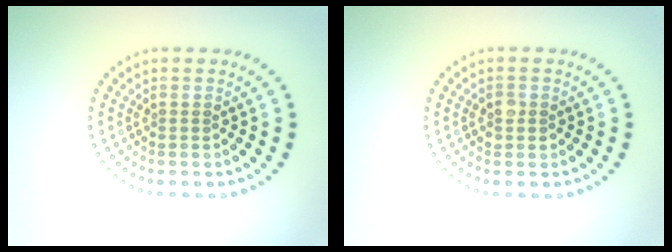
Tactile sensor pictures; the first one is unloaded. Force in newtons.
{"total": 1.3, "press": 1.3, "slide": 0.2}